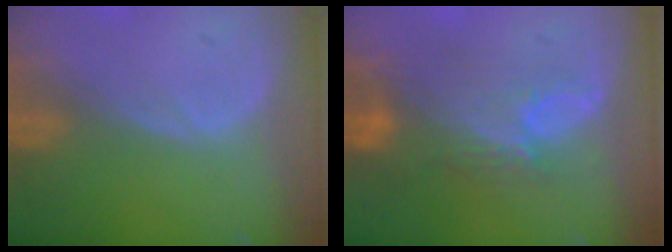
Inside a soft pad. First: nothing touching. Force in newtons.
{"total": 9.6, "press": 8.1, "slide": 5.1}